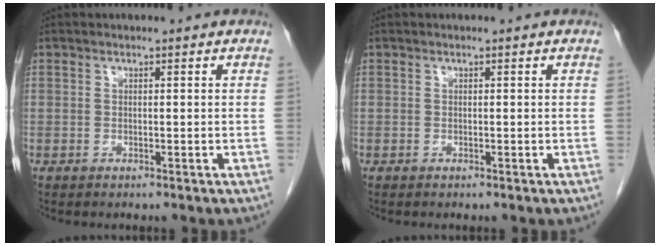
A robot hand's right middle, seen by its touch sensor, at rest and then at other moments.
{"total": 0.0}